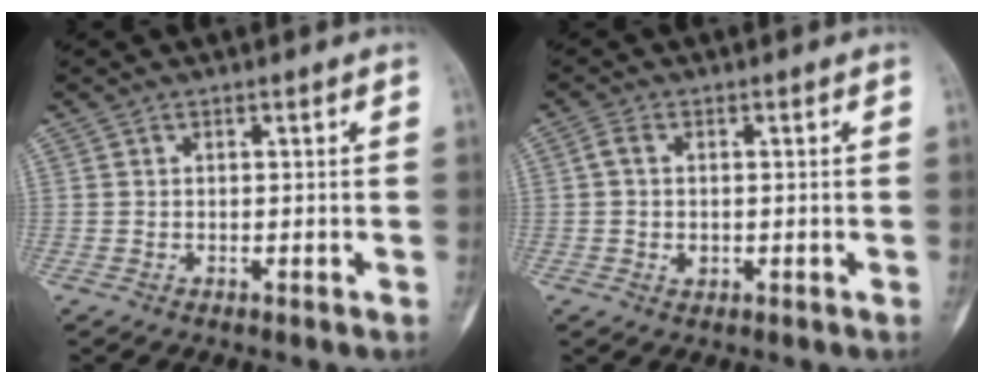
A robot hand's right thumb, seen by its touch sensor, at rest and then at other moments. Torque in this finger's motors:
{"motor_torque": [0.00, 0.00, 0.04, 0.15, 0.00]}